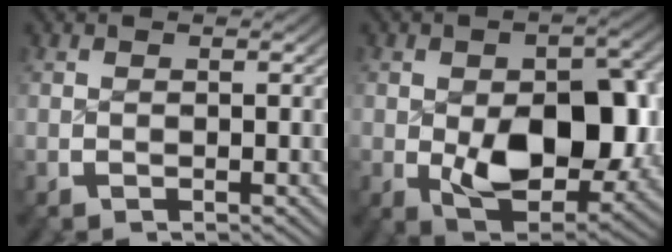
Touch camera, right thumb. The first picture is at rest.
{"total": 11.3, "force": [-1.3, 7.1, 8.7], "torque": [-0.163, -0.055, 0.003]}